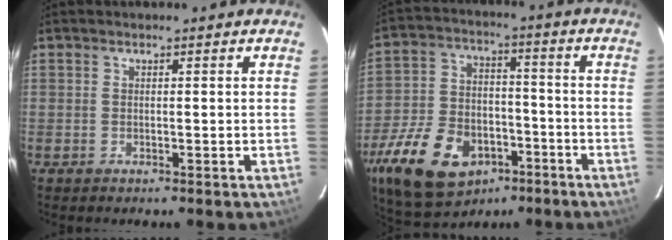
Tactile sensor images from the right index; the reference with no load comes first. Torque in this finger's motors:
{"motor_torque": [1.12, -1.02, 0.48, 0.14]}